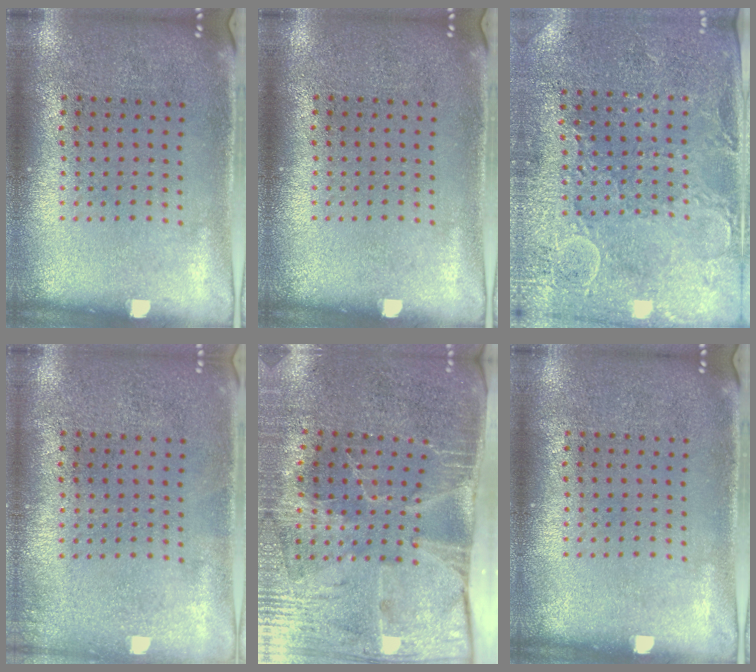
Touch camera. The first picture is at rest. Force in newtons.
{"total": 0.0}
{"total": 2.9, "press": 2.8, "slide": 0.4}
{"total": 0.5, "press": 0.5, "slide": 0.1}
{"total": 4.3, "press": 3.6, "slide": 2.4}
{"total": 0.0}